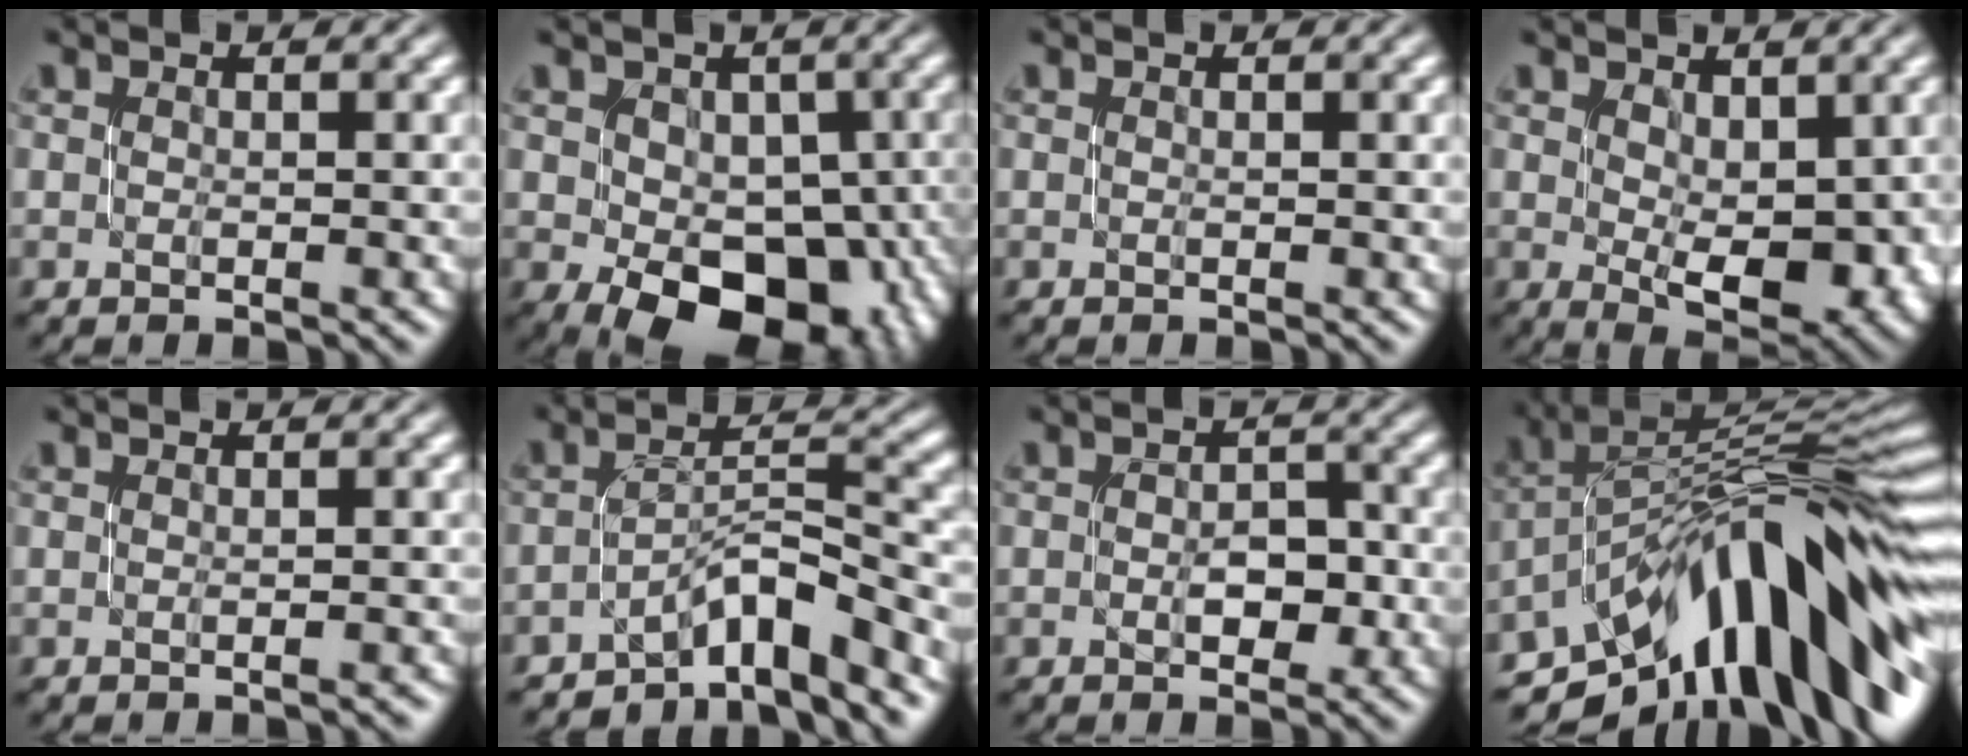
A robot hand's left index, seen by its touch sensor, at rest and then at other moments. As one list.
[{"total": 10.7, "force": [-3.0, 7.2, 7.3], "torque": [-0.099, -0.023, -0.040]}, {"total": 0.0}, {"total": 7.0, "force": [-0.2, 4.0, 5.7], "torque": [-0.103, -0.013, 0.010]}, {"total": 0.9, "force": [-0.3, 0.4, 0.7], "torque": [-0.001, 0.000, -0.007]}, {"total": 5.4, "force": [-4.3, 1.0, 3.0], "torque": [-0.042, 0.015, -0.076]}, {"total": 2.4, "force": [-0.8, 1.4, 1.8], "torque": [-0.026, 0.004, -0.011]}, {"total": 12.9, "force": [-5.5, 5.1, 10.5], "torque": [-0.148, 0.034, -0.103]}]